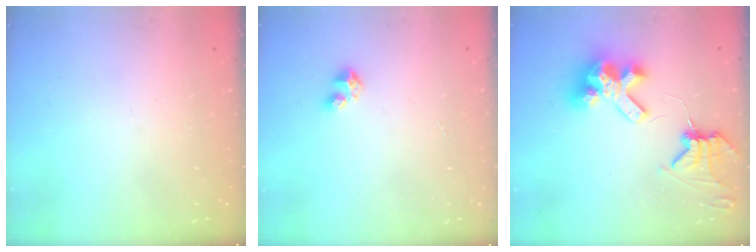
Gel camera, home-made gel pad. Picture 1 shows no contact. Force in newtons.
{"total": 2.9, "press": 2.9, "slide": 0.3}
{"total": 10.3, "press": 10.2, "slide": 1.4}